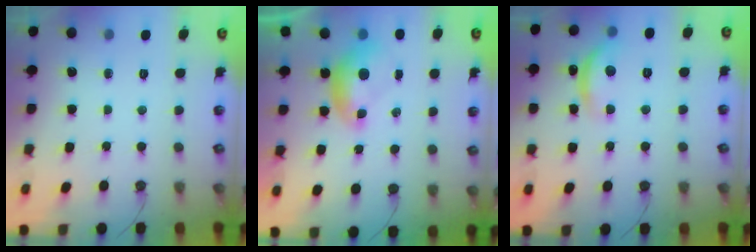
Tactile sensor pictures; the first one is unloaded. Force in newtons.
{"total": 0.0}
{"total": 5.2, "press": 5.2, "slide": 0.7}